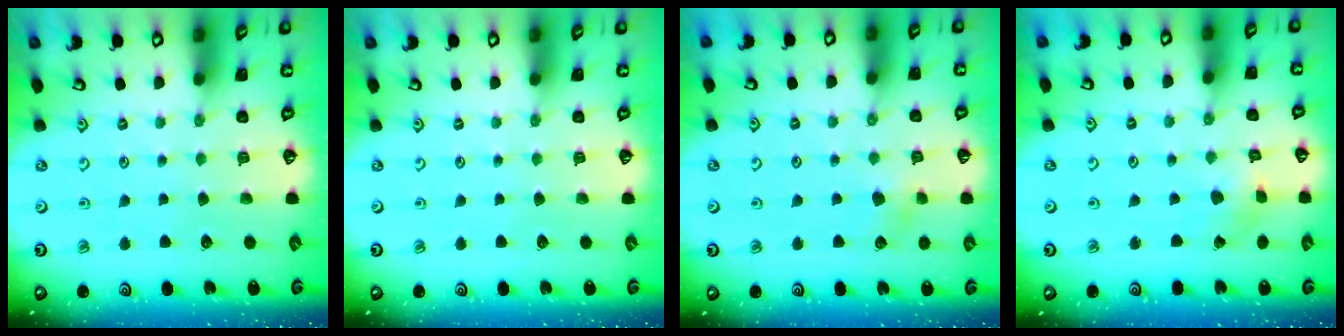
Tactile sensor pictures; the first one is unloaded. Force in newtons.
{"total": 0.0}
{"total": 4.2, "press": 4.1, "slide": 0.6}
{"total": 1.6, "press": 1.6, "slide": 0.0}